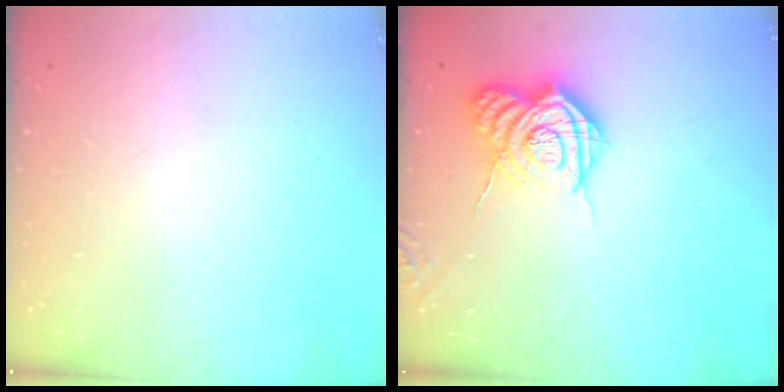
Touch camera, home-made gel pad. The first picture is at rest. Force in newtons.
{"total": 11.4, "press": 11.3, "slide": 1.0}